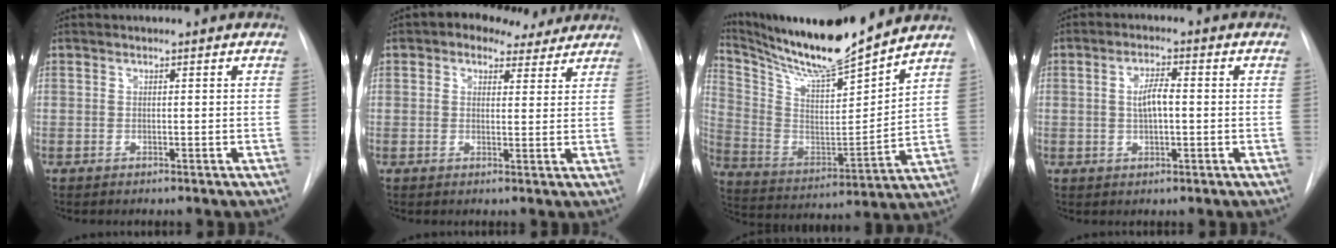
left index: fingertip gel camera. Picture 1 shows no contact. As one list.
[{"total": 6.5, "force": [4.7, 3.8, 2.6], "torque": [-0.028, 0.018, 0.055]}, {"total": 17.3, "force": [15.7, 0.1, 7.3], "torque": [-0.147, -0.026, 0.275]}, {"total": 3.9, "force": [-0.4, 1.1, 3.8], "torque": [-0.072, 0.000, -0.008]}]